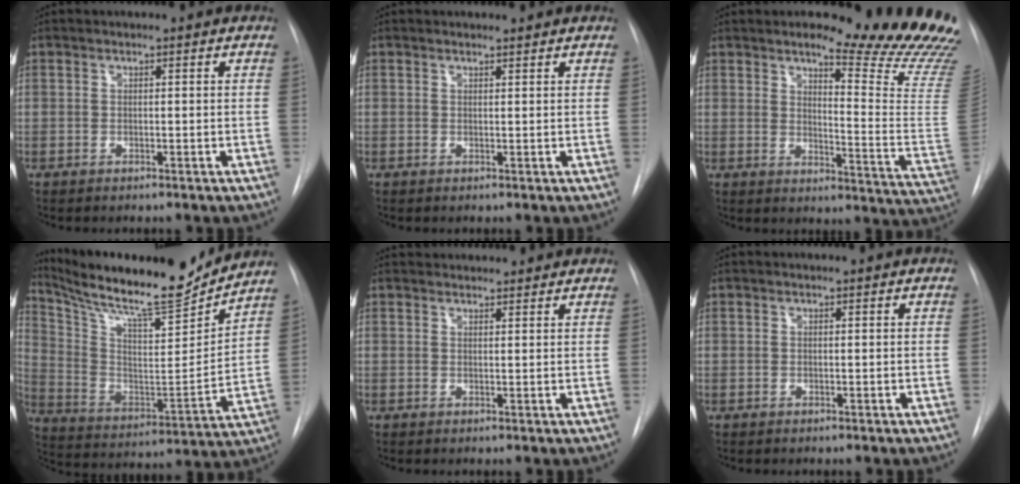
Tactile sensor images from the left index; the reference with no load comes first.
{"total": 0.9, "force": [0.9, 0.1, 0.0], "torque": [-0.009, -0.001, 0.015]}
{"total": 17.8, "force": [15.5, 0.0, 8.6], "torque": [-0.107, -0.123, 0.175]}
{"total": 21.6, "force": [19.6, 1.7, 8.8], "torque": [-0.169, -0.037, 0.313]}
{"total": 6.4, "force": [6.1, 1.4, 1.2], "torque": [-0.010, 0.033, 0.075]}
{"total": 0.0}